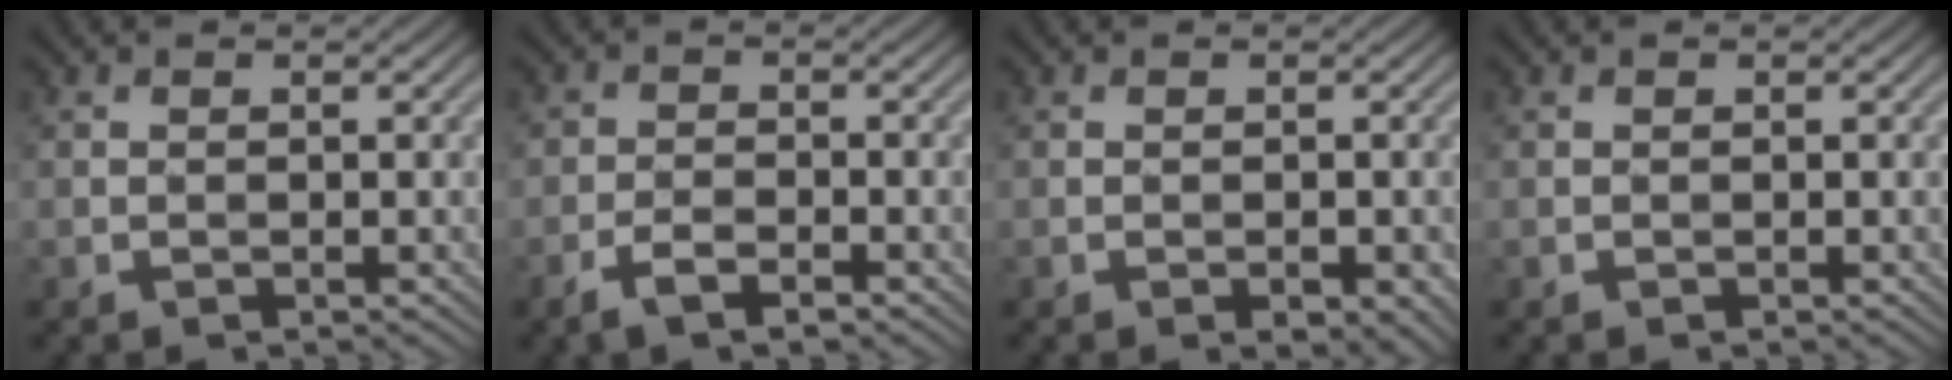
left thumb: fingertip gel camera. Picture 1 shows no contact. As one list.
[{"total": 3.2, "force": [-2.1, 1.2, 2.1], "torque": [-0.042, 0.002, -0.045]}, {"total": 2.2, "force": [-1.1, 0.7, 1.7], "torque": [-0.026, 0.001, -0.011]}, {"total": 0.0}]